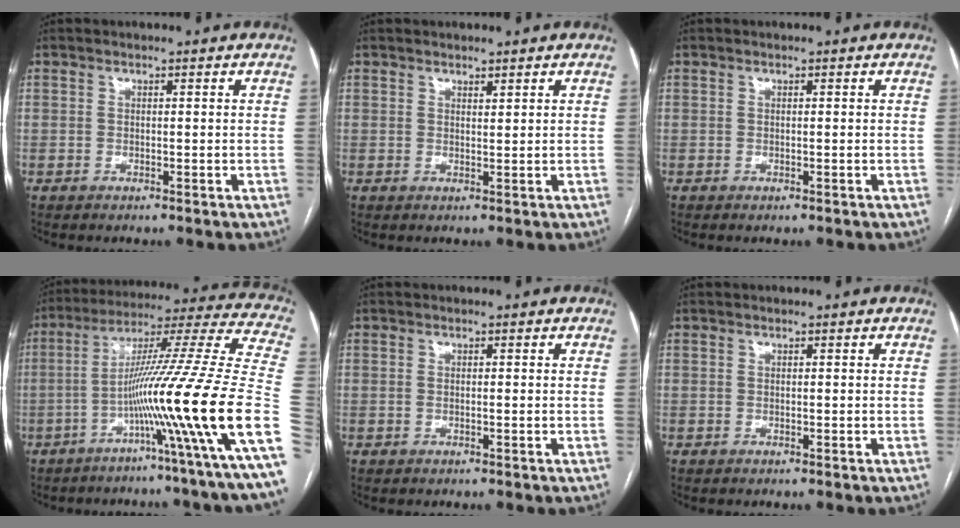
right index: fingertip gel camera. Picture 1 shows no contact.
{"total": 0.9, "force": [0.8, 0.2, 0.4], "torque": [-0.008, -0.004, 0.015]}
{"total": 0.0}
{"total": 29.9, "force": [-7.5, -0.9, 29.0], "torque": [-0.396, -0.019, -0.139]}
{"total": 0.0}
{"total": 0.0}